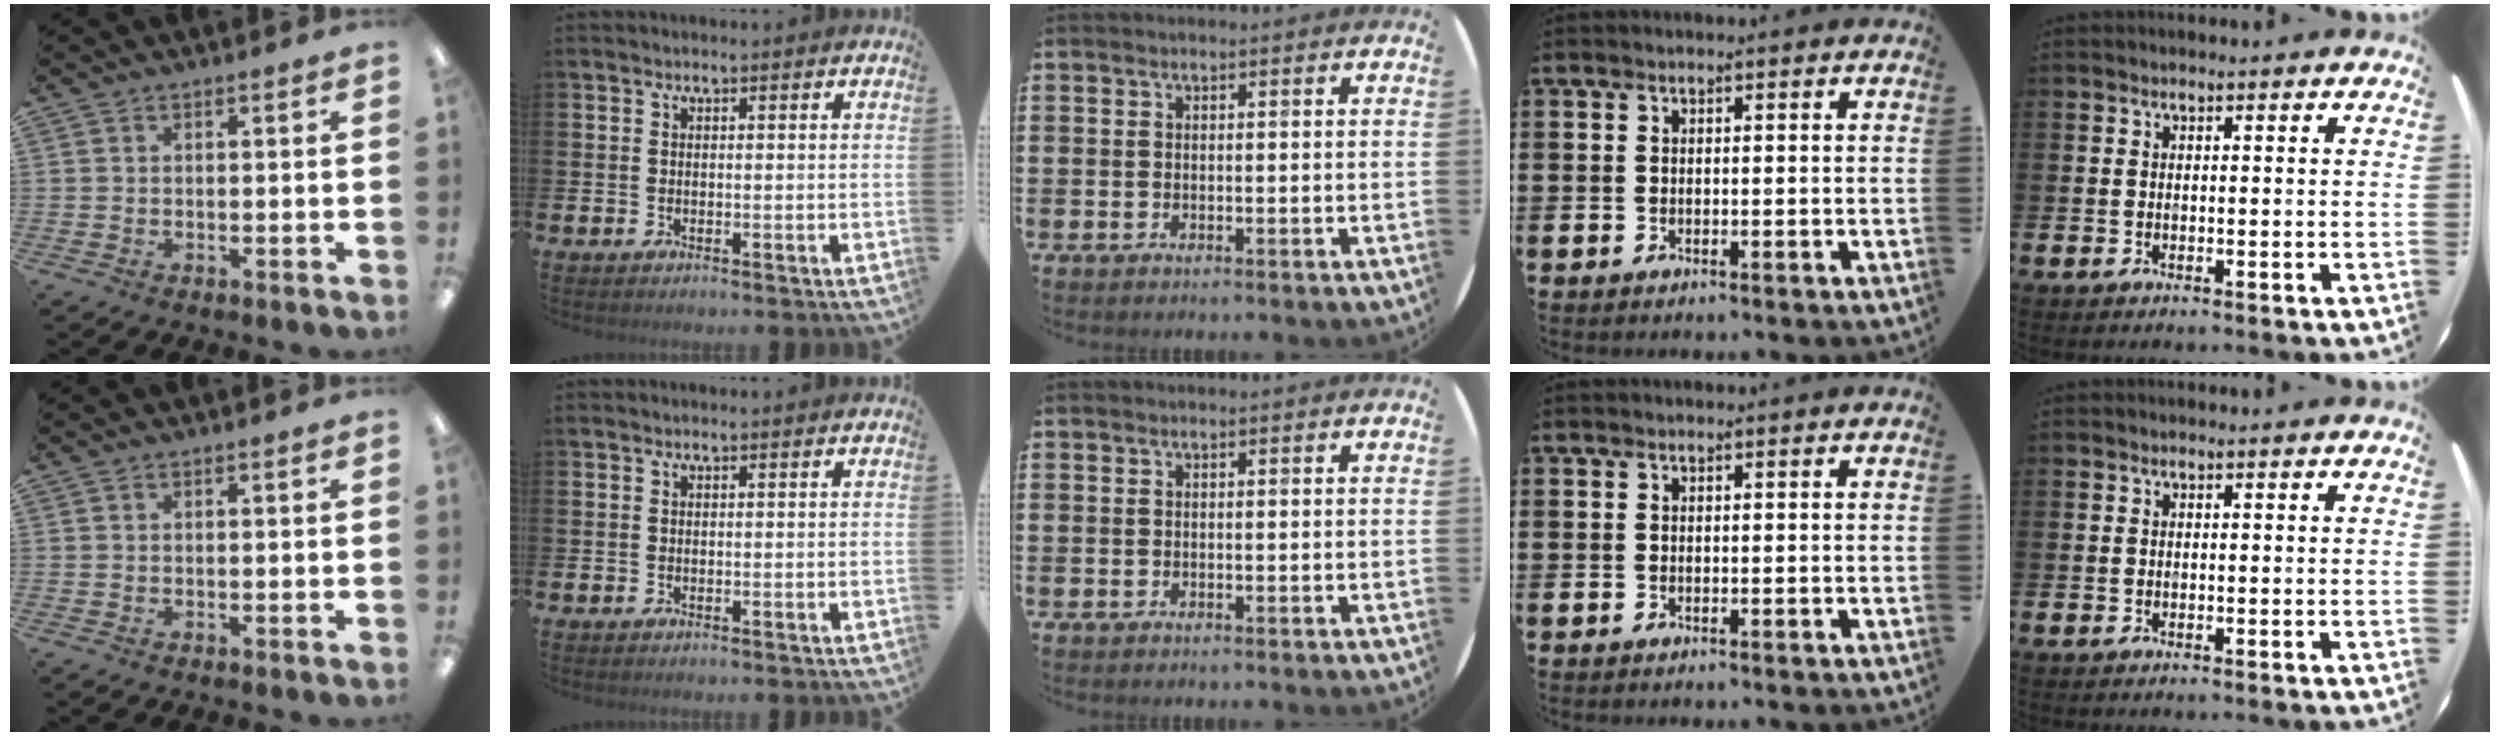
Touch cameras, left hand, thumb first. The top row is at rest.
{}